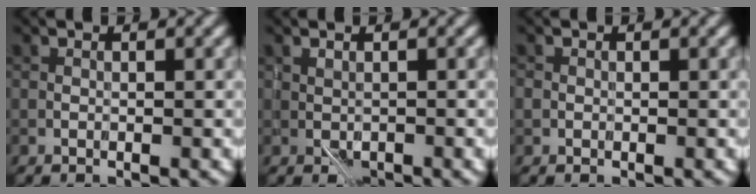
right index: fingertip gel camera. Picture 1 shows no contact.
{"total": 1.0, "force": [-0.2, 0.7, 0.7], "torque": [-0.014, -0.005, -0.002]}
{"total": 0.8, "force": [-0.1, 0.8, 0.1], "torque": [0.002, -0.003, -0.004]}